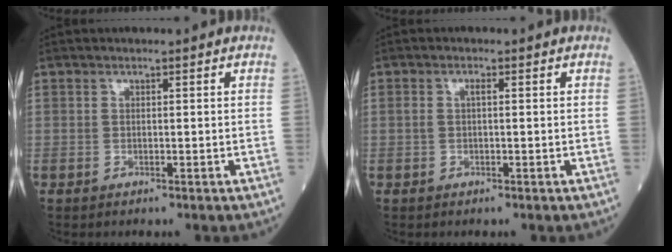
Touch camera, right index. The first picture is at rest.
{"total": 1.1, "force": [0.1, 0.3, 1.0], "torque": [-0.022, 0.004, 0.001]}